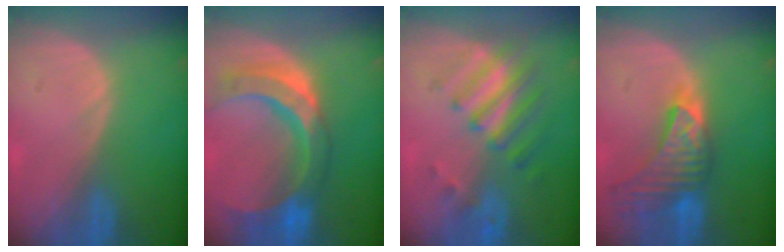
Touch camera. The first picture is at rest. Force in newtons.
{"total": 11.6, "press": 9.8, "slide": 6.2}
{"total": 7.7, "press": 6.8, "slide": 3.6}
{"total": 9.1, "press": 8.2, "slide": 3.8}